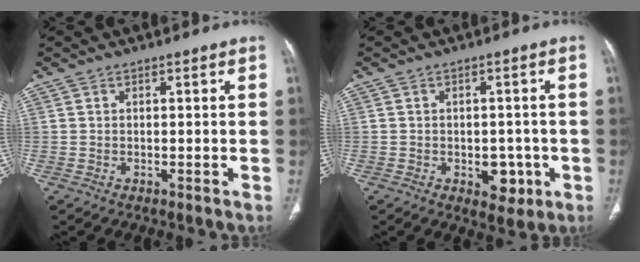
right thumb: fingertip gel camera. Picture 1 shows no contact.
{"total": 5.3, "force": [-1.6, 3.6, 3.6], "torque": [-0.019, 0.003, -0.013]}